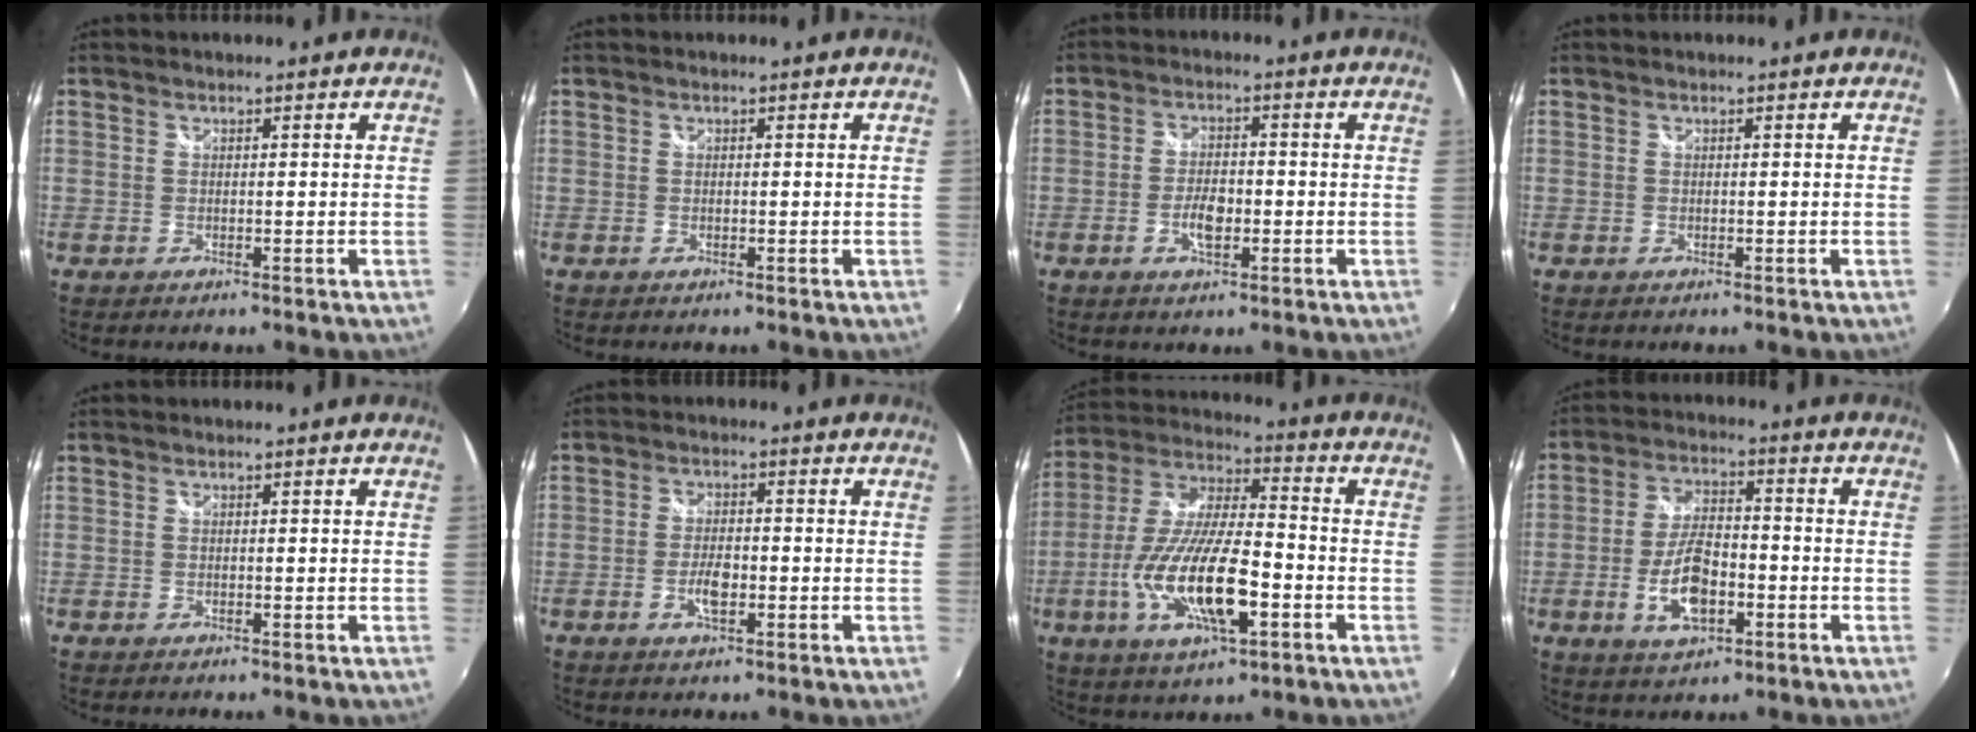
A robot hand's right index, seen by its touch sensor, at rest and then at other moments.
{"total": 0.0}
{"total": 5.0, "force": [-1.5, 2.4, 4.1], "torque": [-0.084, 0.001, -0.026]}
{"total": 0.0}
{"total": 0.0}
{"total": 4.3, "force": [-1.4, 1.9, 3.6], "torque": [-0.074, -0.001, -0.025]}
{"total": 18.1, "force": [-5.8, 5.4, 16.3], "torque": [-0.332, -0.017, -0.106]}
{"total": 10.1, "force": [-3.2, 4.6, 8.3], "torque": [-0.167, 0.000, -0.055]}